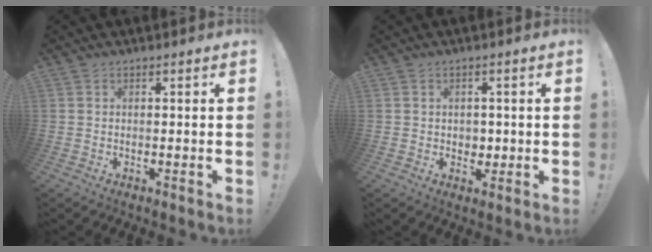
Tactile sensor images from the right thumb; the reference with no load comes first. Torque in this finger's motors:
{"motor_torque": [-0.23, 0.18, 0.19, 0.35, -0.02]}